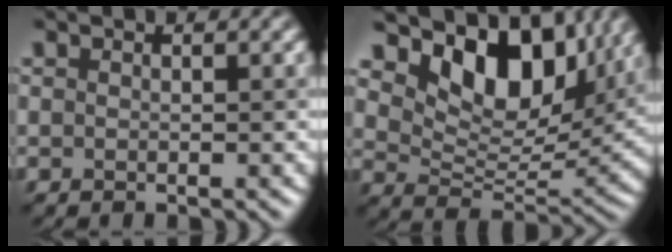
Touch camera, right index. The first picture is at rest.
{"total": 10.7, "force": [6.6, 5.5, 6.4], "torque": [-0.102, 0.002, 0.124]}